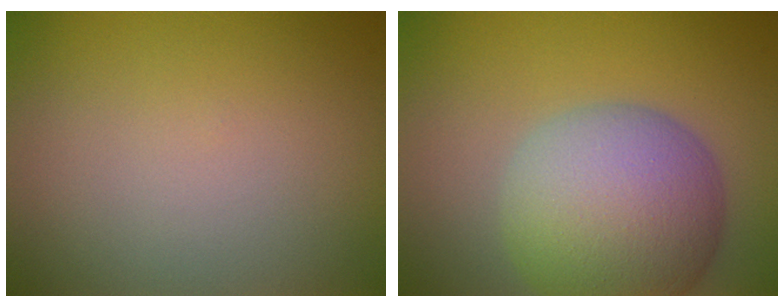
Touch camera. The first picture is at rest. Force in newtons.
{"total": 10.1, "press": 10.0, "slide": 0.7}